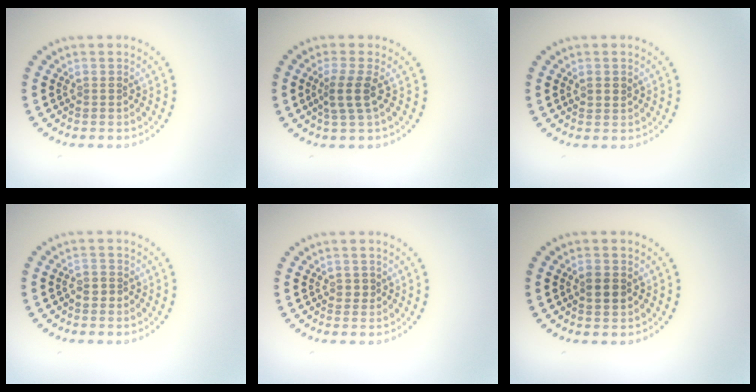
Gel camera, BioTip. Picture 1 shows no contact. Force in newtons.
{"total": 2.2, "press": 1.8, "slide": 1.3}
{"total": 1.0, "press": 0.9, "slide": 0.4}
{"total": 1.3, "press": 1.2, "slide": 0.5}
{"total": 0.8, "press": 0.8, "slide": 0.2}
{"total": 2.3, "press": 2.3, "slide": 0.0}